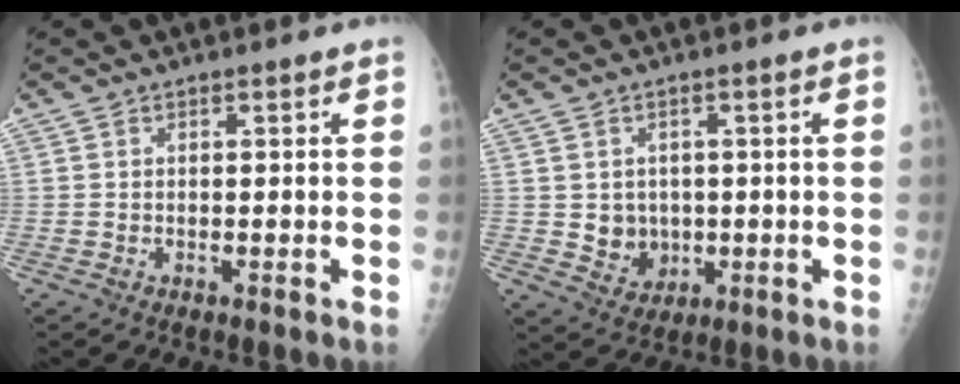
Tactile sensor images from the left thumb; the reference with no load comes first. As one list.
[{"total": 5.4, "force": [0.0, 4.8, 2.4], "torque": [-0.011, -0.001, 0.012]}]